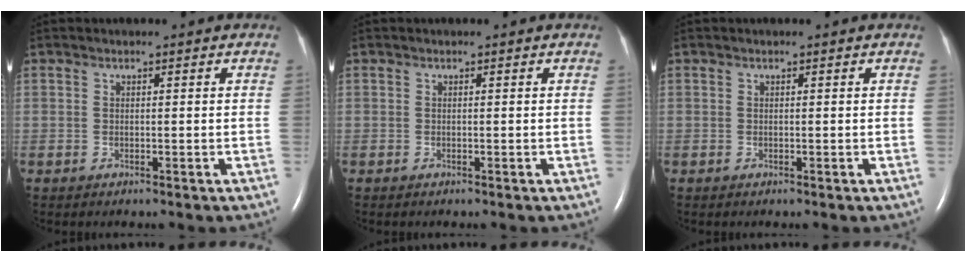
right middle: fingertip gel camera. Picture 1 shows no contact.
{"total": 0.0}
{"total": 0.0}